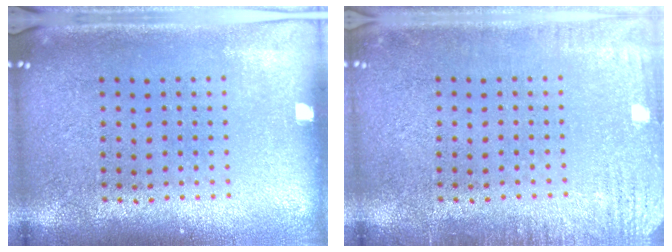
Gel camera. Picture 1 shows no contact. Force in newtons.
{"total": 2.3, "press": 2.2, "slide": 0.4}